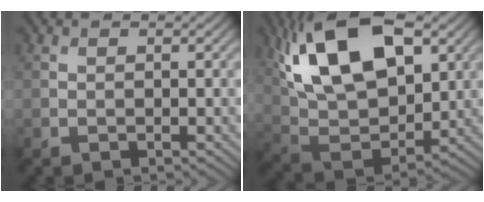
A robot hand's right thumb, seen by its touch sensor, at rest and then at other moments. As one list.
[{"total": 17.6, "force": [7.6, 9.1, 13.1], "torque": [-0.265, 0.021, 0.126]}]